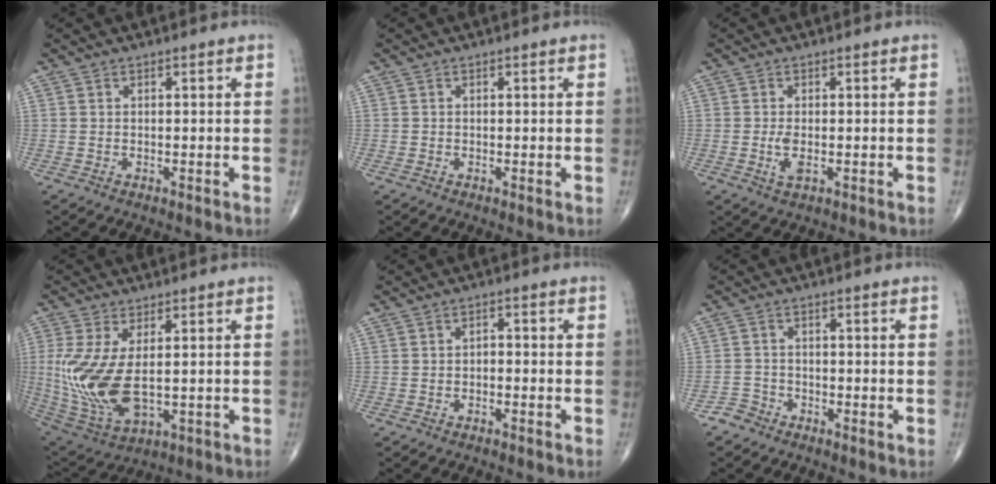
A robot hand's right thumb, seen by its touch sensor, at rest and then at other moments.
{"total": 0.6, "force": [-0.1, 0.3, 0.5], "torque": [-0.009, -0.003, -0.004]}
{"total": 2.8, "force": [-0.6, 1.2, 2.5], "torque": [-0.055, -0.006, -0.011]}
{"total": 14.2, "force": [0.1, 6.9, 12.4], "torque": [-0.274, -0.018, 0.021]}
{"total": 1.4, "force": [-0.6, 0.9, 0.8], "torque": [-0.007, 0.010, -0.015]}
{"total": 2.3, "force": [-1.7, 1.5, -0.2], "torque": [0.010, 0.004, -0.040]}